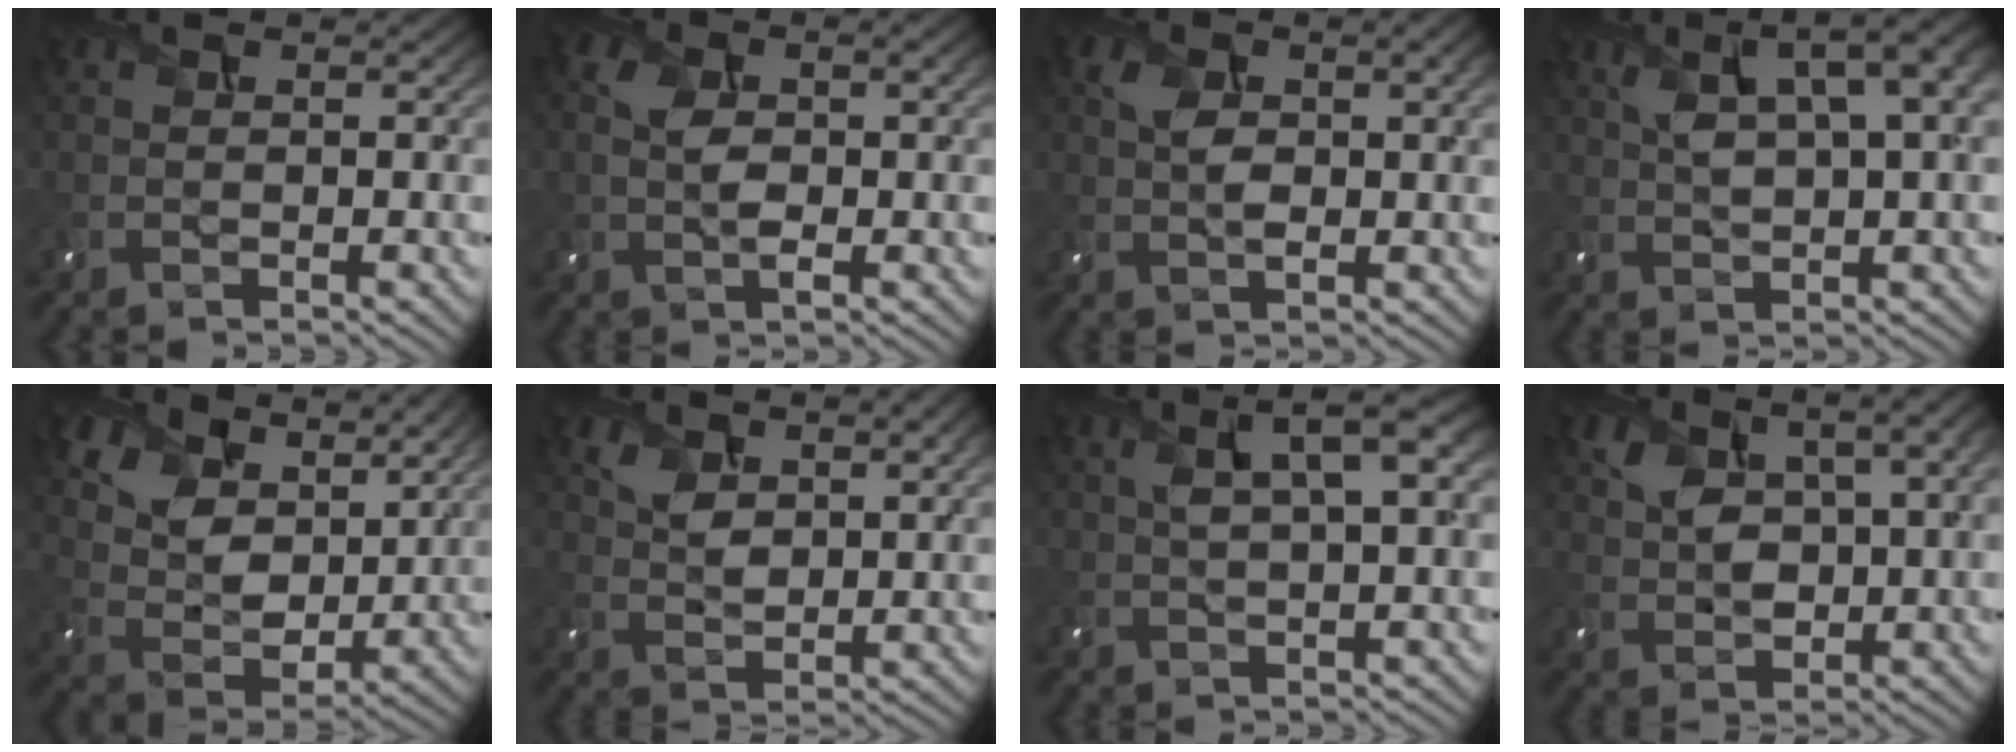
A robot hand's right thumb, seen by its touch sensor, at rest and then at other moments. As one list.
[{"total": 4.9, "force": [0.2, 2.5, 4.1], "torque": [-0.091, 0.000, 0.002]}, {"total": 5.5, "force": [0.9, 2.8, 4.6], "torque": [-0.090, 0.003, 0.018]}, {"total": 9.4, "force": [3.9, 3.1, 7.9], "torque": [-0.159, 0.013, 0.075]}, {"total": 12.3, "force": [8.2, 7.0, 6.0], "torque": [-0.172, 0.005, 0.141]}, {"total": 5.6, "force": [3.4, 2.7, 3.5], "torque": [-0.082, -0.004, 0.069]}, {"total": 6.1, "force": [2.2, 1.3, 5.5], "torque": [-0.098, 0.015, 0.040]}, {"total": 8.5, "force": [2.9, 4.5, 6.6], "torque": [-0.144, 0.004, 0.058]}]